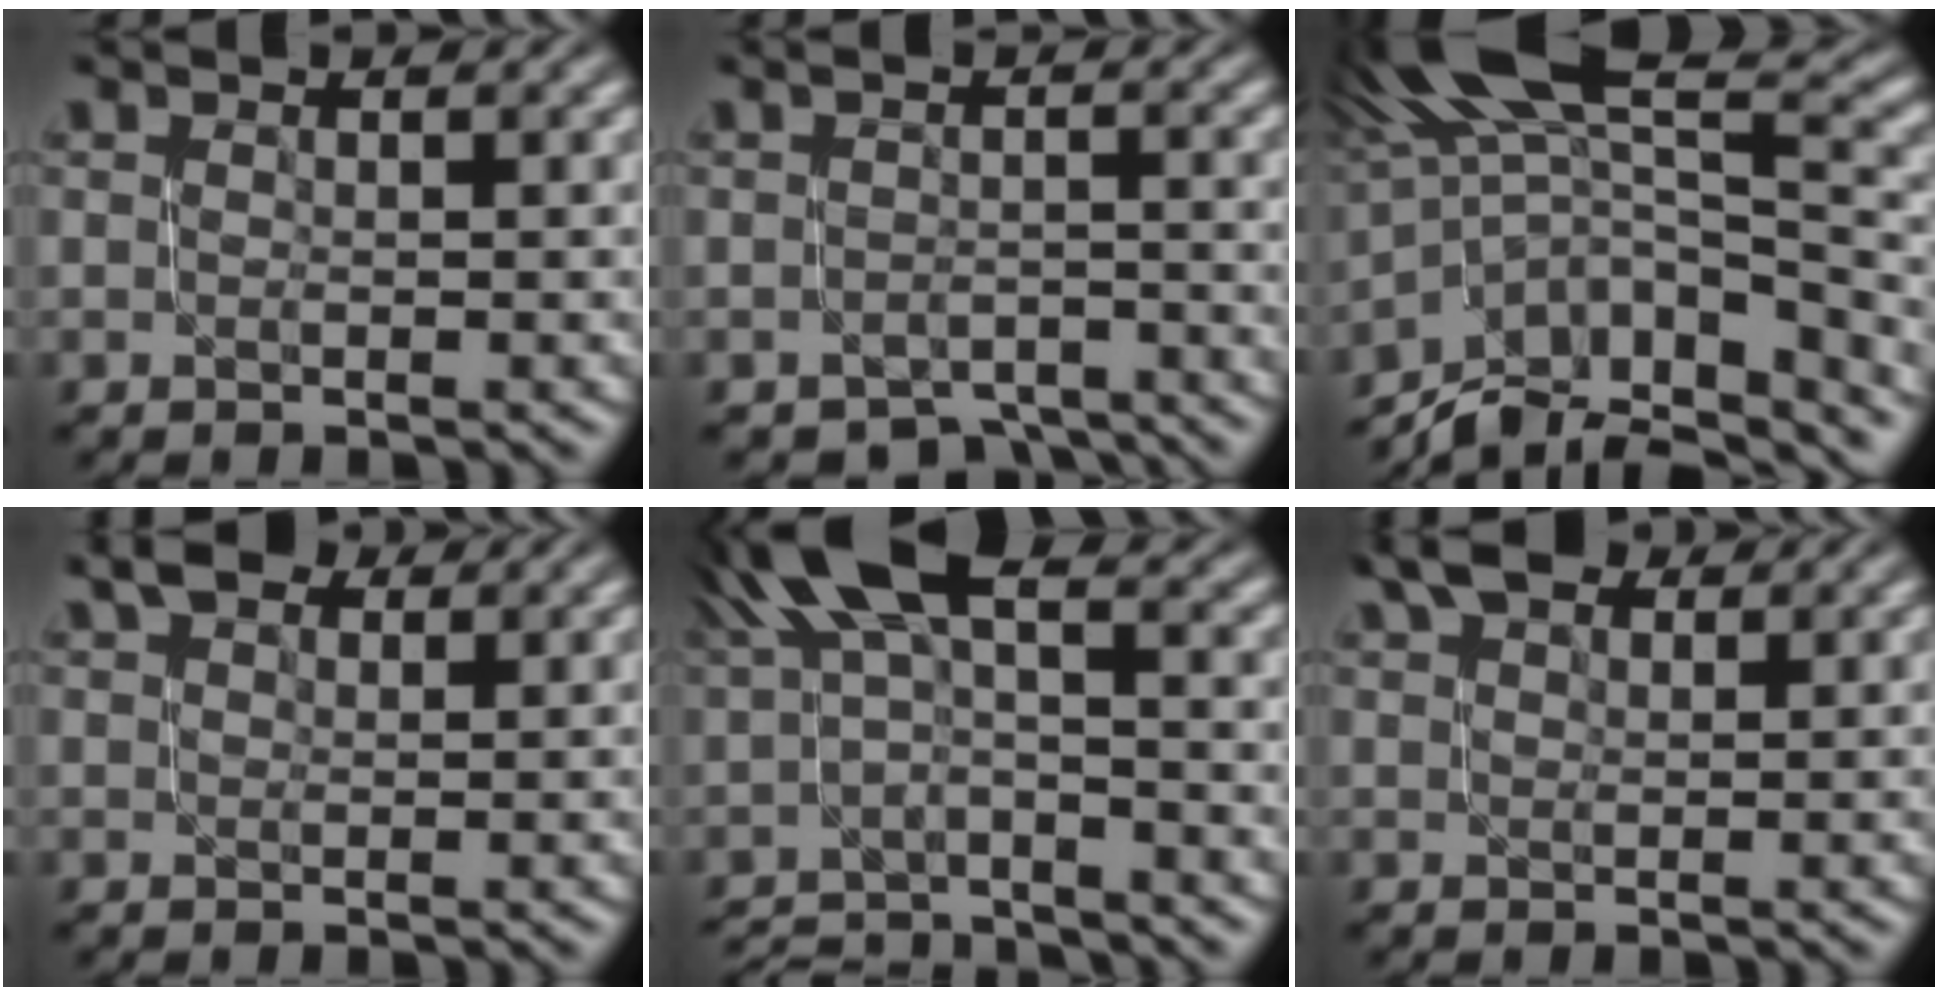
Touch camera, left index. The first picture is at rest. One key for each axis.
{"total": 2.9, "fx": -2.8, "fy": 0.4, "fz": 0.2, "tx": -0.003, "ty": -0.005, "tz": -0.042}
{"total": 10.6, "fx": -6.0, "fy": 3.2, "fz": 8.2, "tx": -0.136, "ty": 0.028, "tz": -0.094}
{"total": 3.4, "fx": 2.6, "fy": 1.6, "fz": 1.6, "tx": -0.028, "ty": 0.011, "tz": 0.042}
{"total": 6.7, "fx": -2.1, "fy": 1.6, "fz": 6.1, "tx": -0.105, "ty": 0.023, "tz": -0.045}
{"total": 3.9, "fx": 3.0, "fy": 1.6, "fz": 1.8, "tx": -0.031, "ty": 0.015, "tz": 0.053}